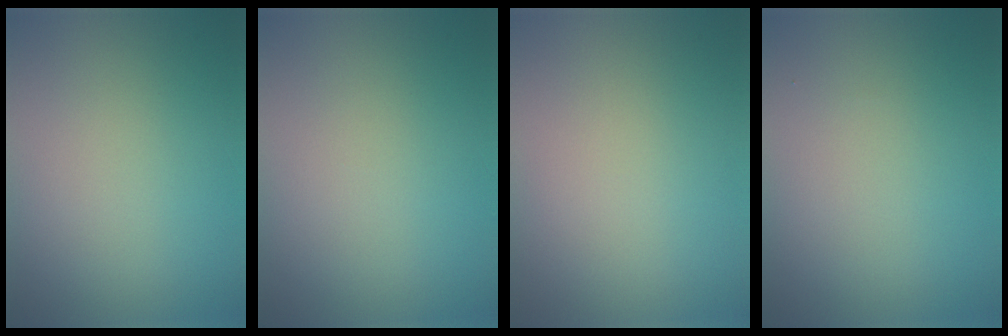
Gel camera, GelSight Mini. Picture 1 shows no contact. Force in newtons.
{"total": 0.0}
{"total": 0.0}
{"total": 0.0}